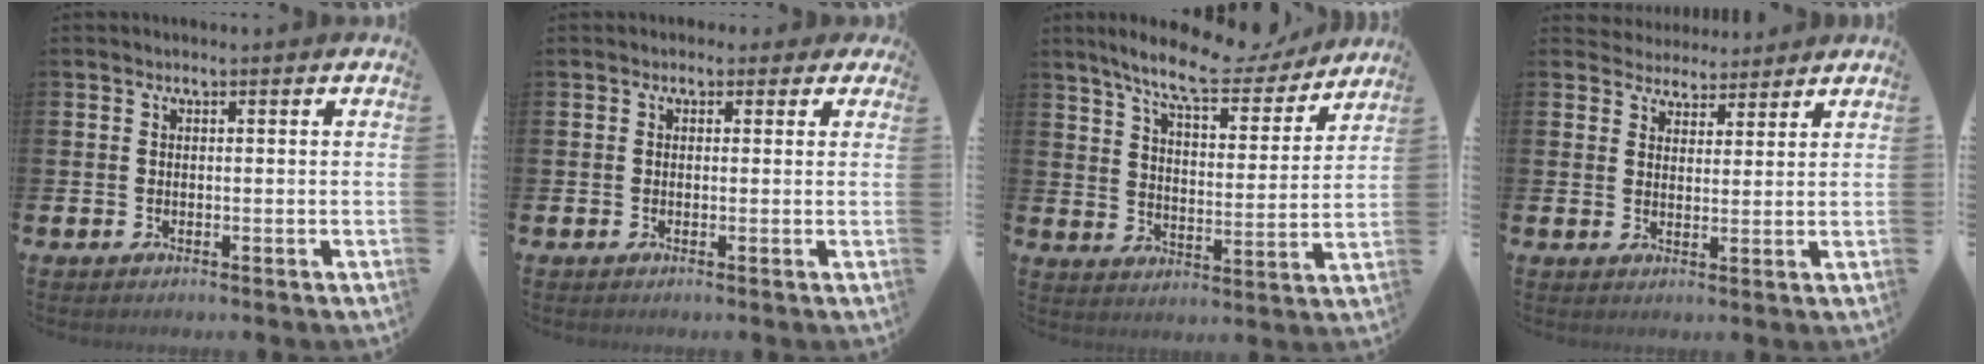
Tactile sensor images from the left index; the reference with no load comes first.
{"total": 1.0, "force": [0.0, 1.0, 0.2], "torque": [0.001, 0.009, -0.004]}
{"total": 10.0, "force": [8.7, 1.8, 4.5], "torque": [-0.108, -0.043, 0.150]}
{"total": 3.8, "force": [3.5, 1.2, -0.5], "torque": [-0.002, -0.020, 0.063]}